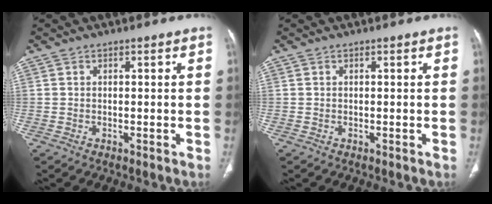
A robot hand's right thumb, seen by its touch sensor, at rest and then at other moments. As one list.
[{"total": 0.0}]